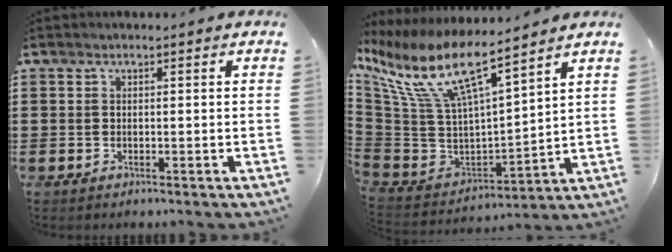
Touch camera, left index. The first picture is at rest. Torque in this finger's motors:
{"motor_torque": [1.19, -0.94, 0.90, 0.21]}